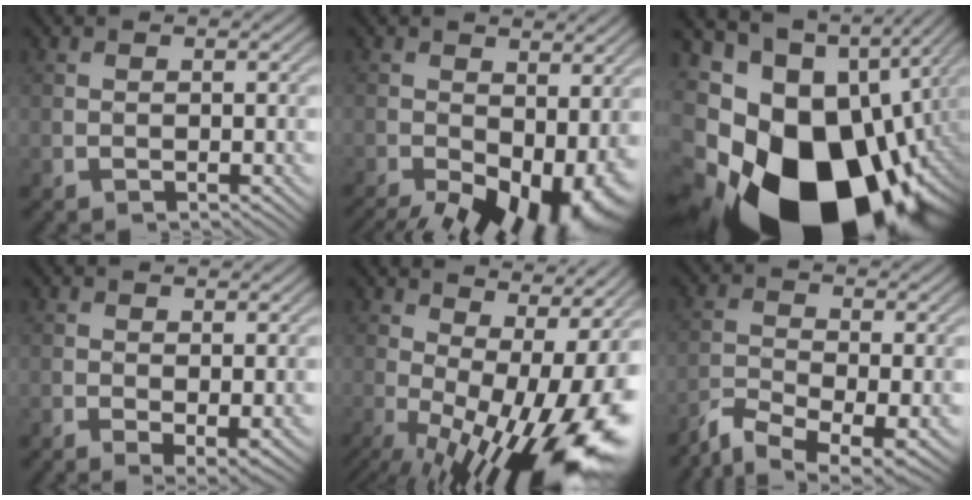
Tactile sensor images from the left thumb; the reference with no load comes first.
{"total": 15.4, "force": [-7.1, 7.9, 11.1], "torque": [-0.187, -0.046, -0.072]}
{"total": 23.7, "force": [-8.8, 16.1, 15.0], "torque": [-0.274, -0.068, -0.124]}
{"total": 2.0, "force": [-0.3, 0.7, 1.8], "torque": [-0.031, -0.010, 0.001]}
{"total": 17.4, "force": [-0.4, 6.3, 16.2], "torque": [-0.203, -0.006, 0.015]}
{"total": 6.5, "force": [-4.9, 1.7, 3.9], "torque": [-0.072, -0.014, -0.090]}